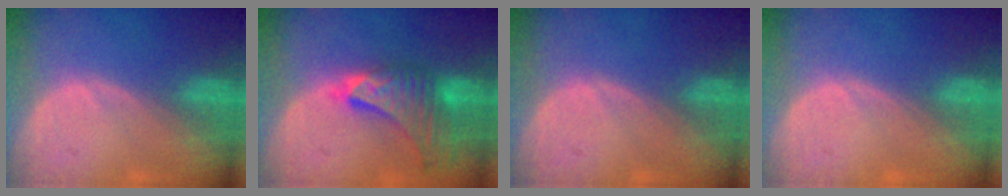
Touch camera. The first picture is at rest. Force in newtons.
{"total": 9.3, "press": 8.3, "slide": 4.3}
{"total": 0.0}
{"total": 0.0}